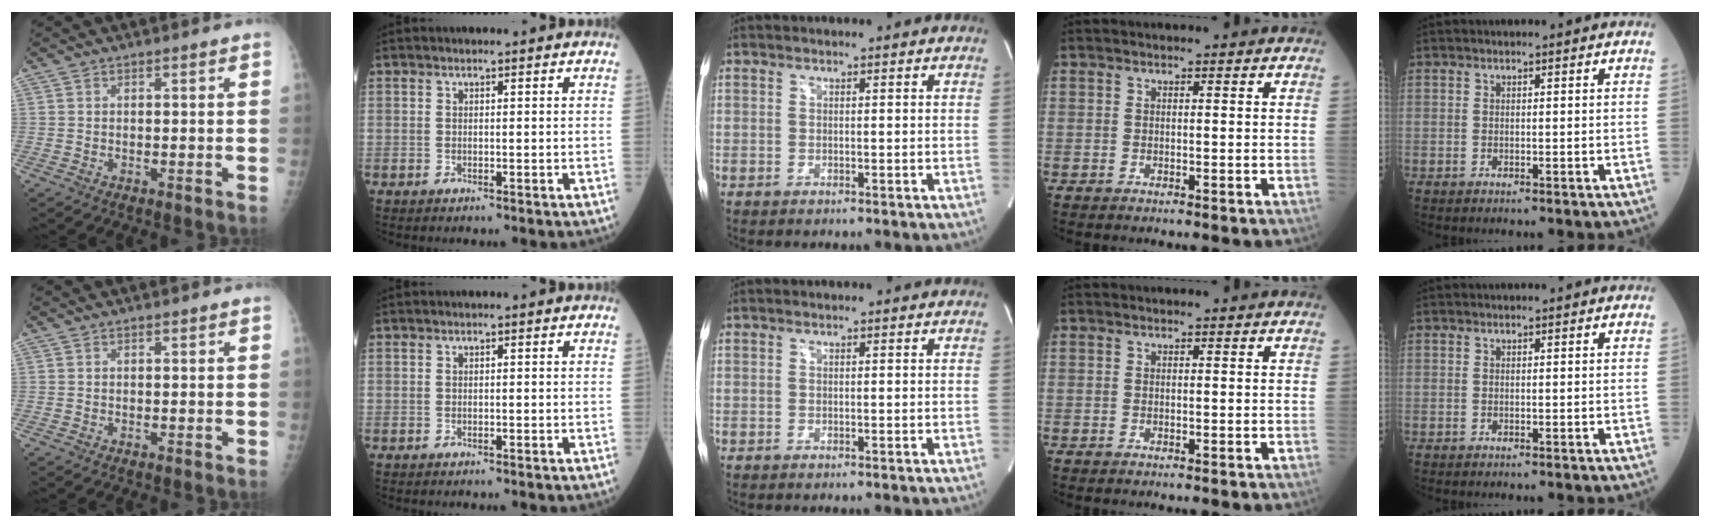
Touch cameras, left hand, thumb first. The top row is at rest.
{}